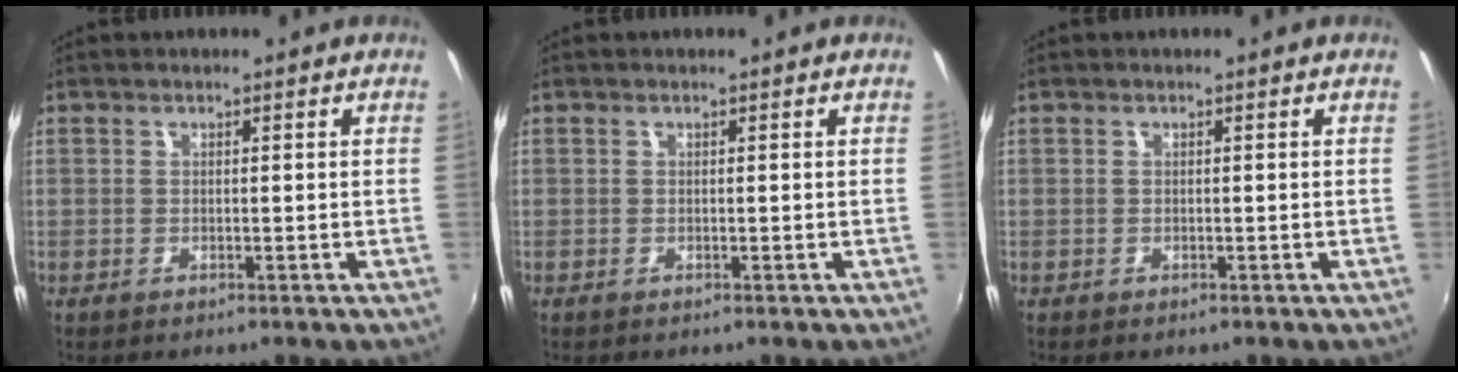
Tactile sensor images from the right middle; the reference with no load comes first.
{"total": 0.0}
{"total": 0.0}